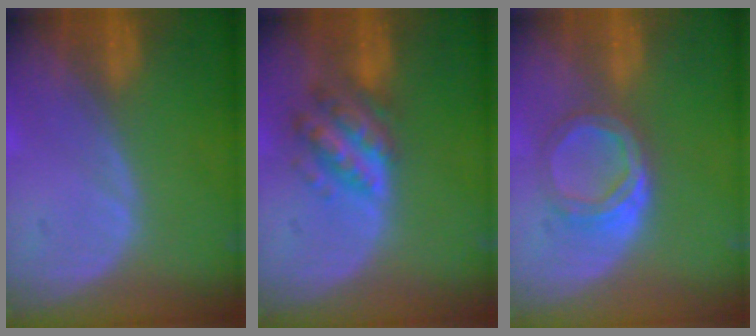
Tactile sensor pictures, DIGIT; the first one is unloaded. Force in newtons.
{"total": 6.4, "press": 6.4, "slide": 0.2}
{"total": 5.6, "press": 5.0, "slide": 2.5}